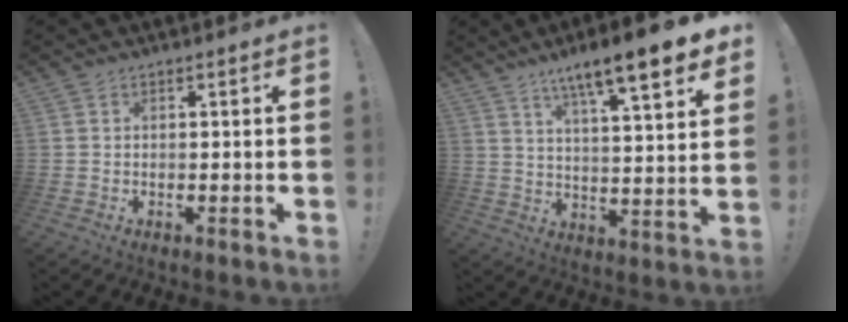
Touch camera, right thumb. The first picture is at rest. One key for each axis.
{"total": 12.9, "fx": 9.0, "fy": 1.0, "fz": 9.2, "tx": -0.149, "ty": -0.059, "tz": 0.139}